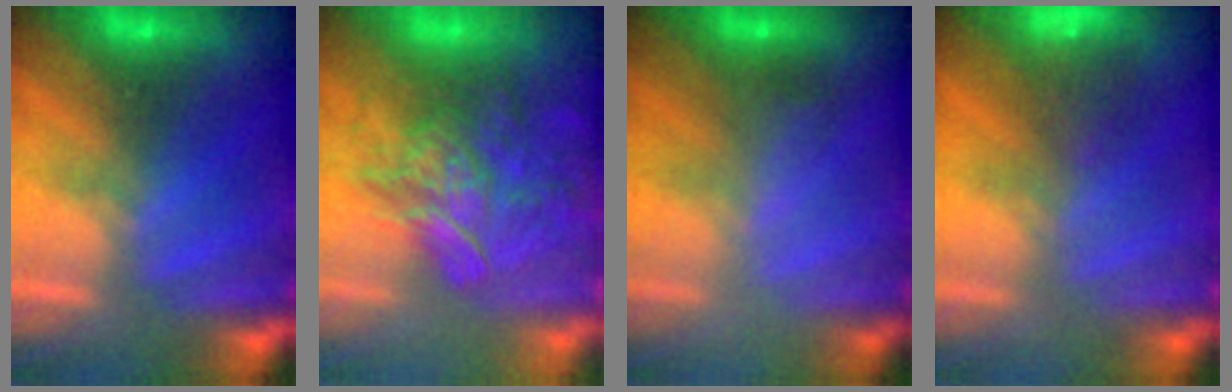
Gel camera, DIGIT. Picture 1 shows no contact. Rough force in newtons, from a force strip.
{"total": 8.3}
{"total": 2.1}
{"total": 7.8}